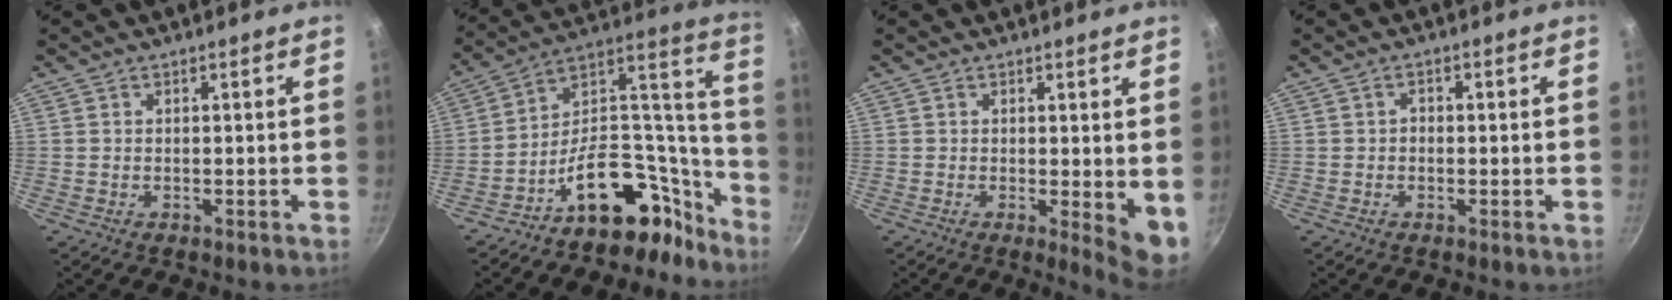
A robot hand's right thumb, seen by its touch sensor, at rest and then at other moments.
{"total": 17.5, "force": [-12.4, 7.9, 9.5], "torque": [-0.097, 0.152, -0.208]}
{"total": 5.7, "force": [-0.2, 1.5, 5.5], "torque": [-0.073, -0.016, -0.002]}
{"total": 1.2, "force": [-0.2, 0.9, 0.7], "torque": [-0.005, 0.005, -0.008]}